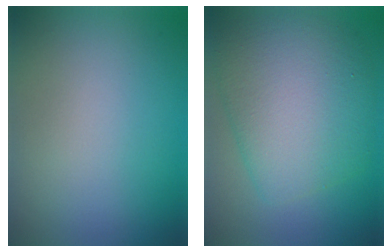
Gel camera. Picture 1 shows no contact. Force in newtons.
{"total": 8.0, "press": 8.0, "slide": 0.1}